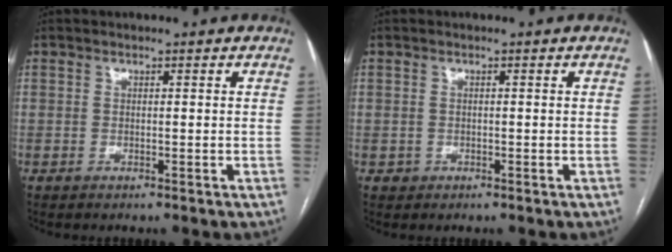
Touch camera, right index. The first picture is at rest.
{"total": 1.1, "force": [-0.3, 1.0, 0.0], "torque": [0.003, 0.005, -0.005]}